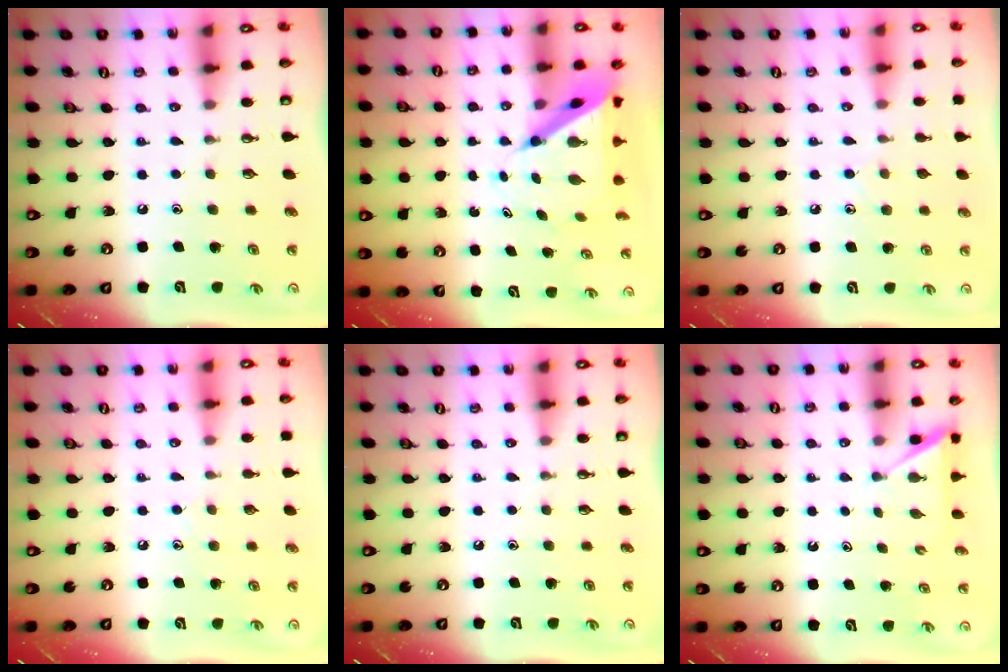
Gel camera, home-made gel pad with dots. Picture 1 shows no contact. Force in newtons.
{"total": 7.7, "press": 7.6, "slide": 0.6}
{"total": 7.3, "press": 7.2, "slide": 0.7}
{"total": 5.5, "press": 5.5, "slide": 0.6}
{"total": 0.0}
{"total": 1.9, "press": 1.9, "slide": 0.2}